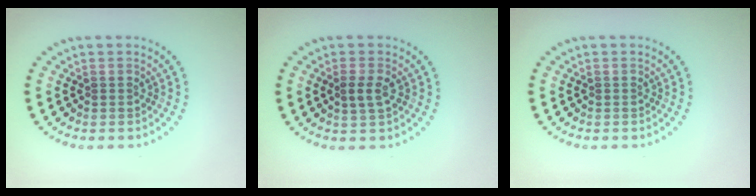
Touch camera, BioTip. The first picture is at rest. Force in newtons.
{"total": 1.9, "press": 1.8, "slide": 0.4}
{"total": 0.0}